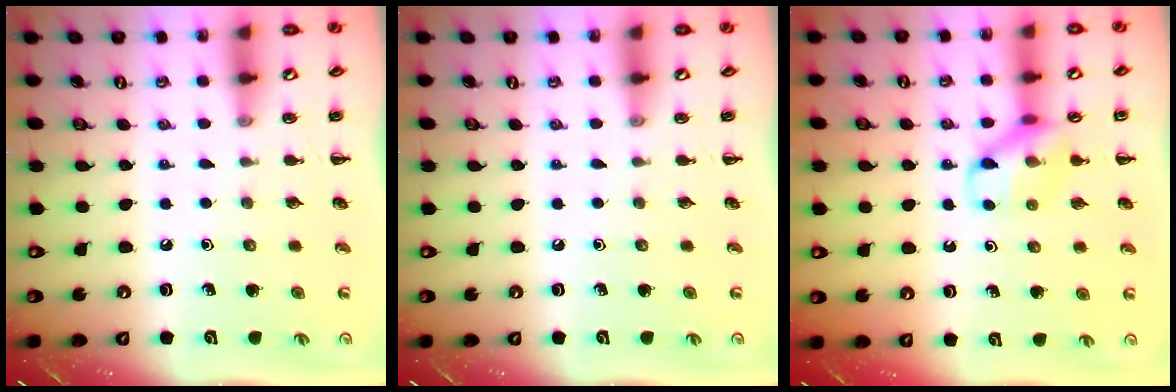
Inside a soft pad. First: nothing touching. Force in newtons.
{"total": 0.0}
{"total": 12.7, "press": 12.6, "slide": 1.1}